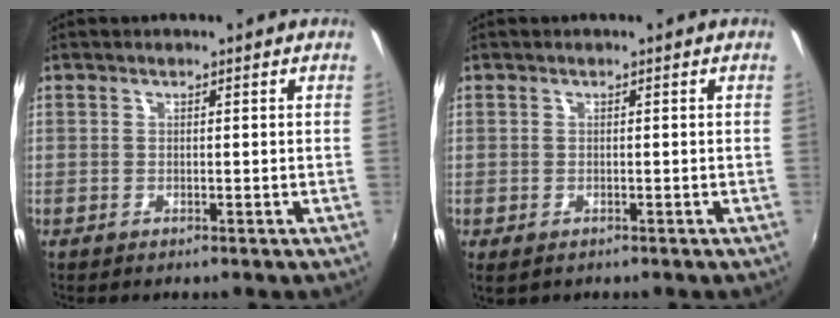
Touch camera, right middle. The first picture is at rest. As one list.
[{"total": 1.3, "force": [-0.6, 0.6, 1.0], "torque": [-0.020, -0.005, -0.006]}]